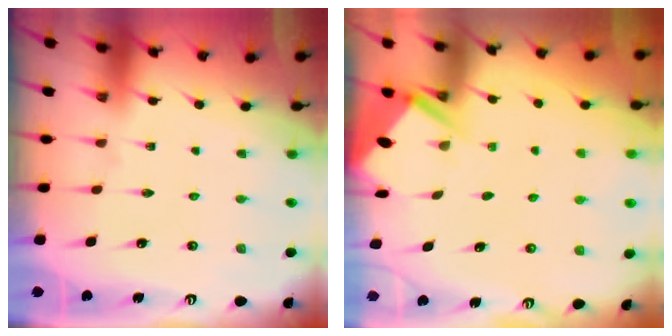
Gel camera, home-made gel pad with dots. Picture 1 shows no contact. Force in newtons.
{"total": 2.9, "press": 2.8, "slide": 0.4}